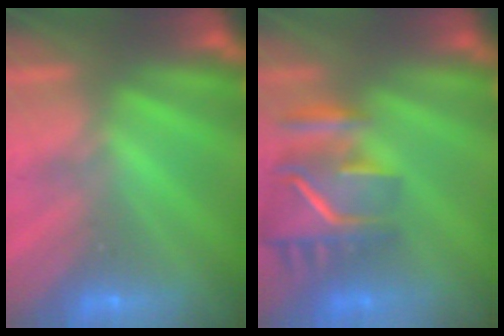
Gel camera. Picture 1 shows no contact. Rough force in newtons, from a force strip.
{"total": 9.5}